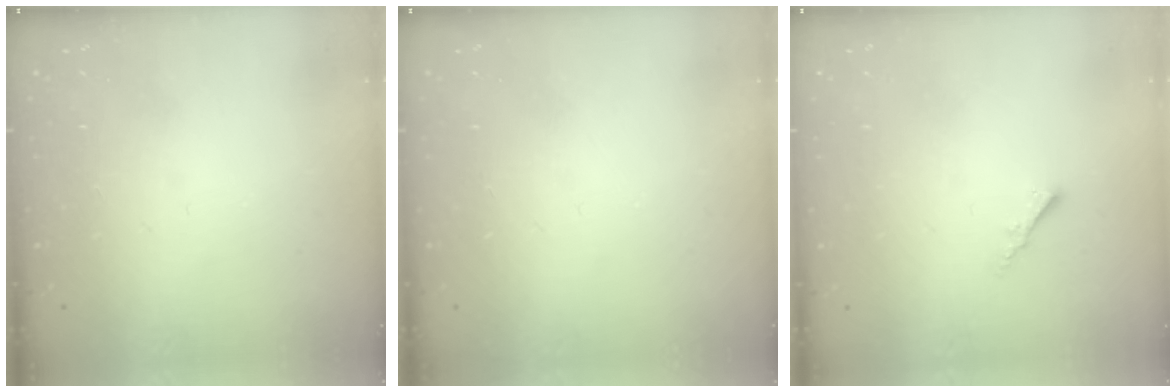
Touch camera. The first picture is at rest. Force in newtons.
{"total": 0.0}
{"total": 1.8, "press": 1.7, "slide": 0.3}